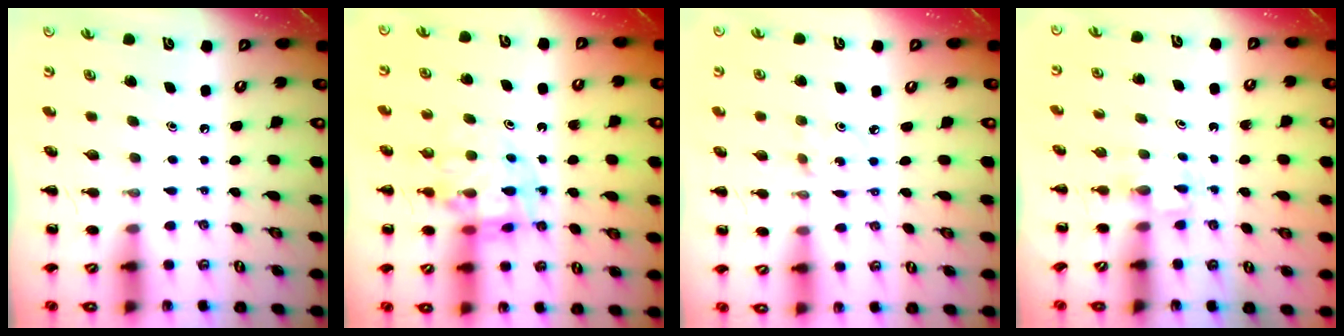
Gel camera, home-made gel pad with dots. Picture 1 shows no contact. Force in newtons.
{"total": 10.5, "press": 10.1, "slide": 2.8}
{"total": 1.0, "press": 1.0, "slide": 0.2}
{"total": 2.6, "press": 2.4, "slide": 1.0}